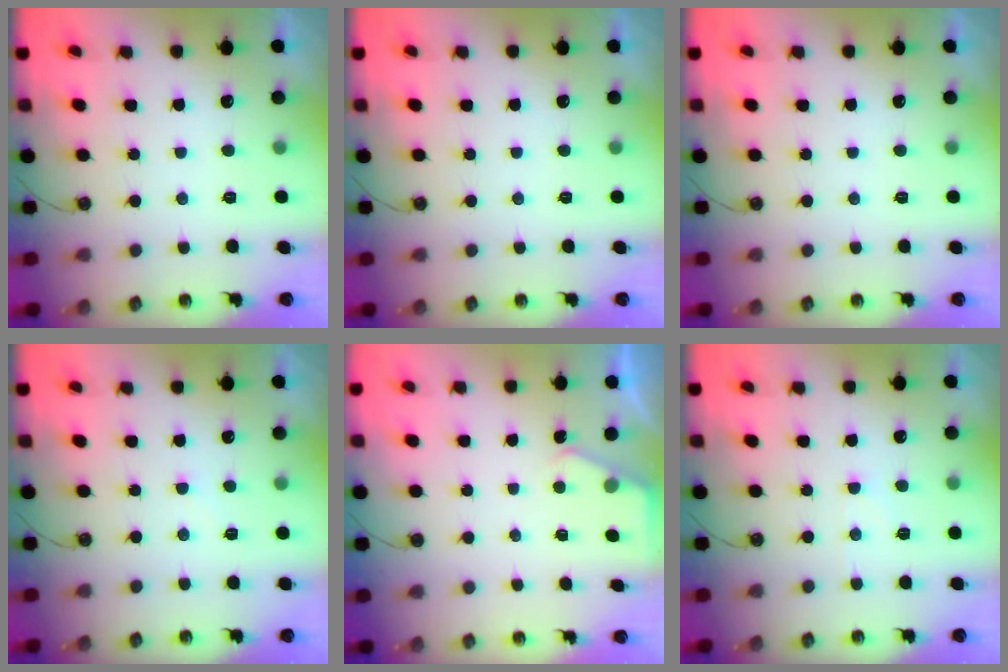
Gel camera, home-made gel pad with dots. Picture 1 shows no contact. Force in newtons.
{"total": 0.0}
{"total": 0.0}
{"total": 2.4, "press": 2.4, "slide": 0.4}
{"total": 2.1, "press": 2.1, "slide": 0.4}
{"total": 4.1, "press": 4.1, "slide": 0.6}